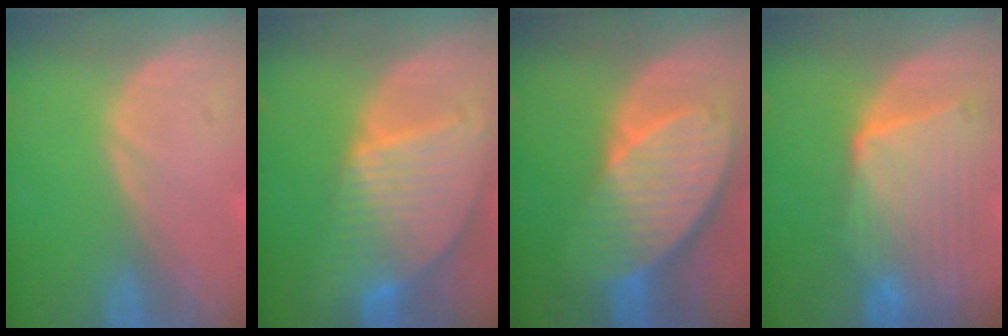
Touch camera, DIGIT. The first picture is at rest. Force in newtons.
{"total": 9.6, "press": 8.3, "slide": 4.8}
{"total": 10.3, "press": 8.9, "slide": 5.2}
{"total": 10.3, "press": 9.1, "slide": 4.9}